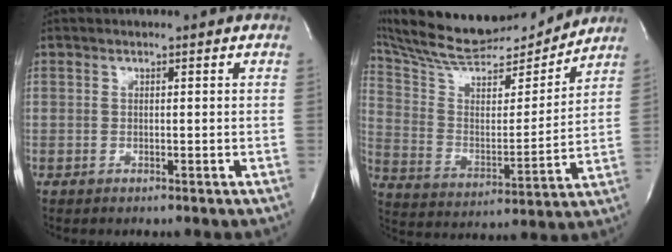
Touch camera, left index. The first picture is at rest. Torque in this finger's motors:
{"motor_torque": [0.89, -0.85, 0.29, 0.10]}